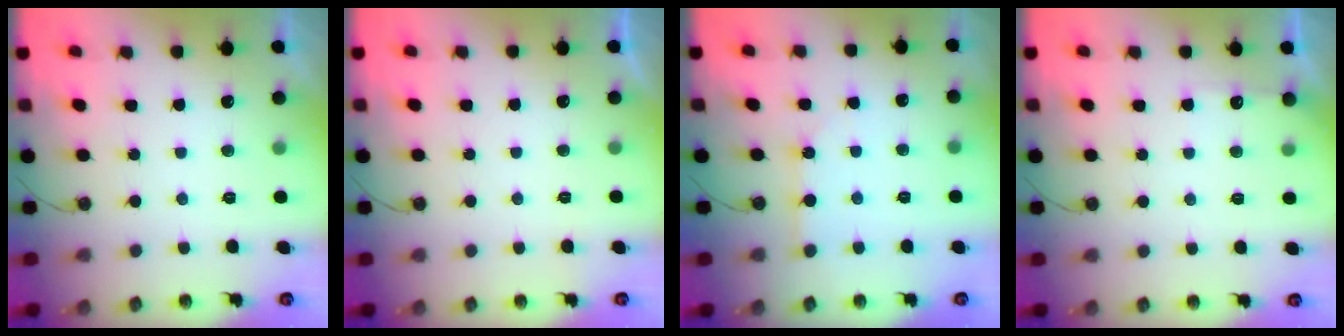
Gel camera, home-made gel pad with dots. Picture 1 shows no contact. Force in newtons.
{"total": 0.0}
{"total": 2.8, "press": 2.8, "slide": 0.2}
{"total": 4.3, "press": 4.3, "slide": 0.4}